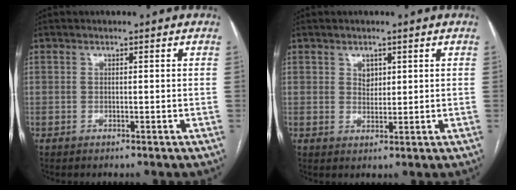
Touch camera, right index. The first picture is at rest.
{"total": 2.4, "force": [1.0, 1.9, 1.2], "torque": [-0.018, 0.003, 0.020]}